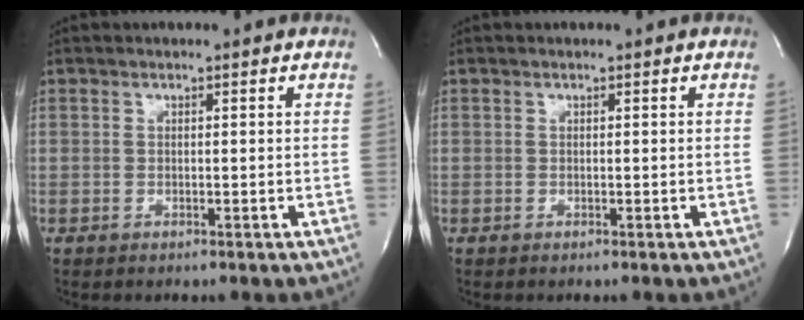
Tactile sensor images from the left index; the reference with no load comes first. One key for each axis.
{"total": 0.0}